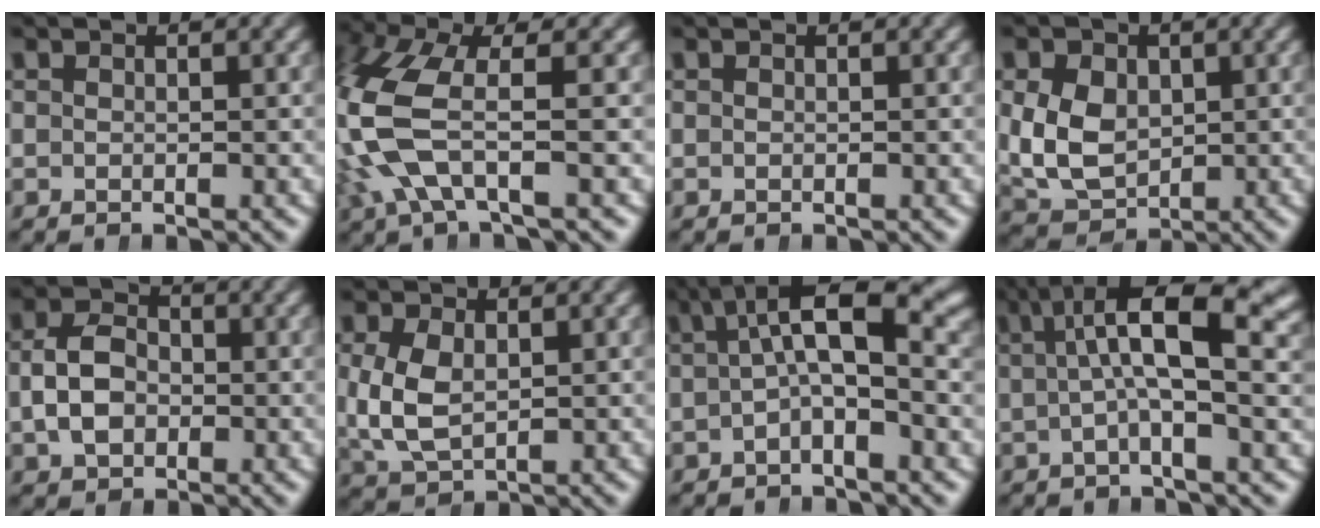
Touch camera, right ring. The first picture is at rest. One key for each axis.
{"total": 7.7, "fx": -0.3, "fy": 4.7, "fz": 6.1, "tx": -0.183, "ty": -0.024, "tz": 0.001}
{"total": 0.0}
{"total": 7.3, "fx": -0.6, "fy": 6.1, "fz": 4.0, "tx": -0.096, "ty": -0.037, "tz": 0.012}
{"total": 5.1, "fx": -0.7, "fy": 4.0, "fz": 3.1, "tx": -0.063, "ty": -0.009, "tz": -0.006}
{"total": 5.0, "fx": -0.3, "fy": 3.9, "fz": 3.2, "tx": -0.091, "ty": -0.017, "tz": 0.014}
{"total": 6.0, "fx": 0.8, "fy": 2.6, "fz": 5.4, "tx": -0.092, "ty": 0.006, "tz": 0.007}
{"total": 8.0, "fx": 1.9, "fy": 3.3, "fz": 7.1, "tx": -0.119, "ty": 0.013, "tz": 0.018}